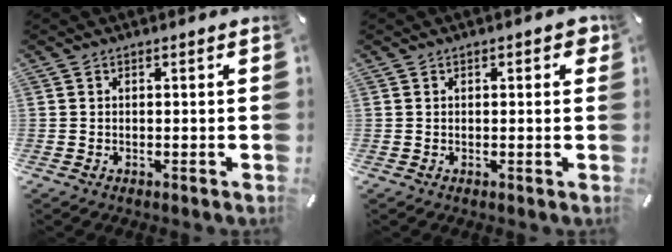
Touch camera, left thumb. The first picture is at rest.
{"total": 1.9, "force": [0.6, 1.0, 1.5], "torque": [-0.015, 0.000, 0.005]}